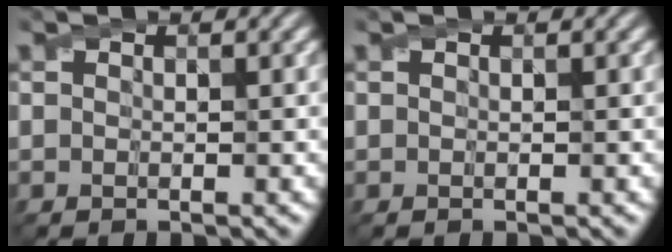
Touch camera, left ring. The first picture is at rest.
{"total": 0.0}